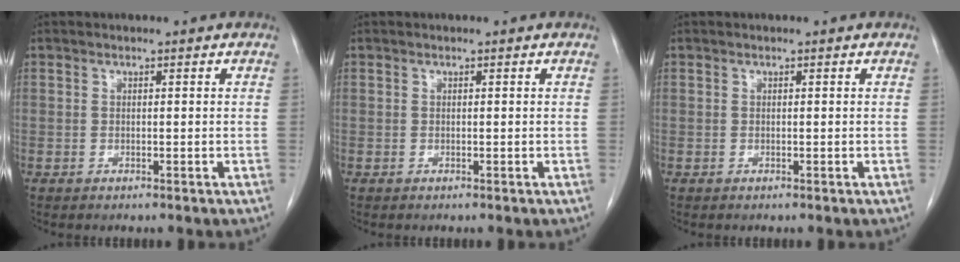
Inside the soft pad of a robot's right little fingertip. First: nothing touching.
{"total": 0.0}
{"total": 0.0}